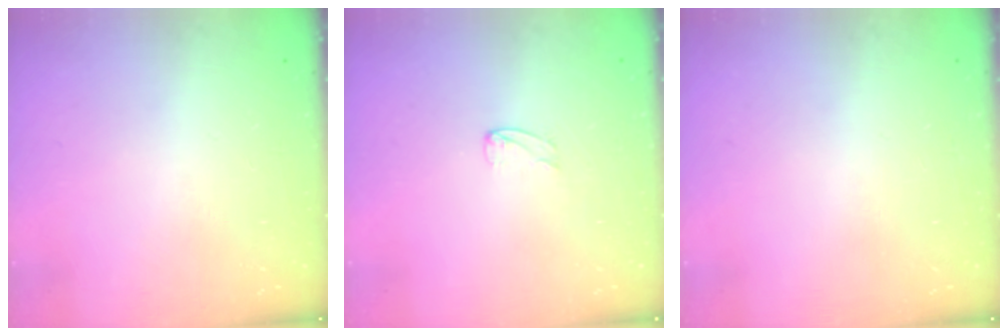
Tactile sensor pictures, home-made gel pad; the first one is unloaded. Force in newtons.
{"total": 2.0, "press": 2.0, "slide": 0.2}
{"total": 0.0}